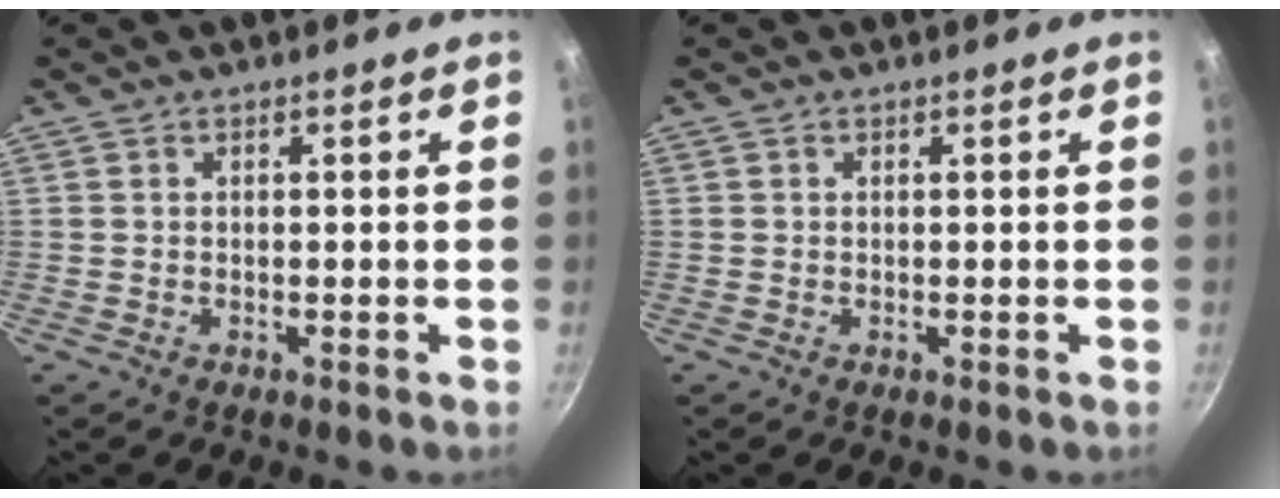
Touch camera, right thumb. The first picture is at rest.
{"total": 0.0}